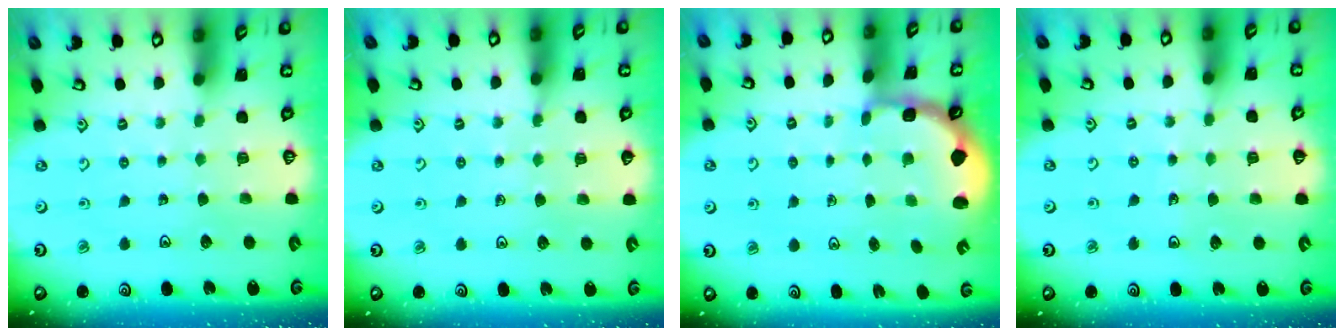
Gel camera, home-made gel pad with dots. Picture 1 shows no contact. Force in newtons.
{"total": 5.9, "press": 5.8, "slide": 1.2}
{"total": 2.2, "press": 1.9, "slide": 1.1}
{"total": 4.3, "press": 4.0, "slide": 1.4}